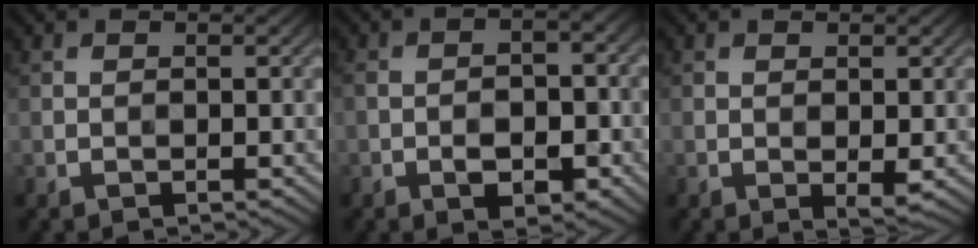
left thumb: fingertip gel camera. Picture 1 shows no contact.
{"total": 5.5, "force": [-2.1, 3.0, 4.2], "torque": [-0.068, -0.004, -0.035]}
{"total": 1.5, "force": [0.1, 0.6, 1.3], "torque": [-0.023, -0.008, 0.005]}